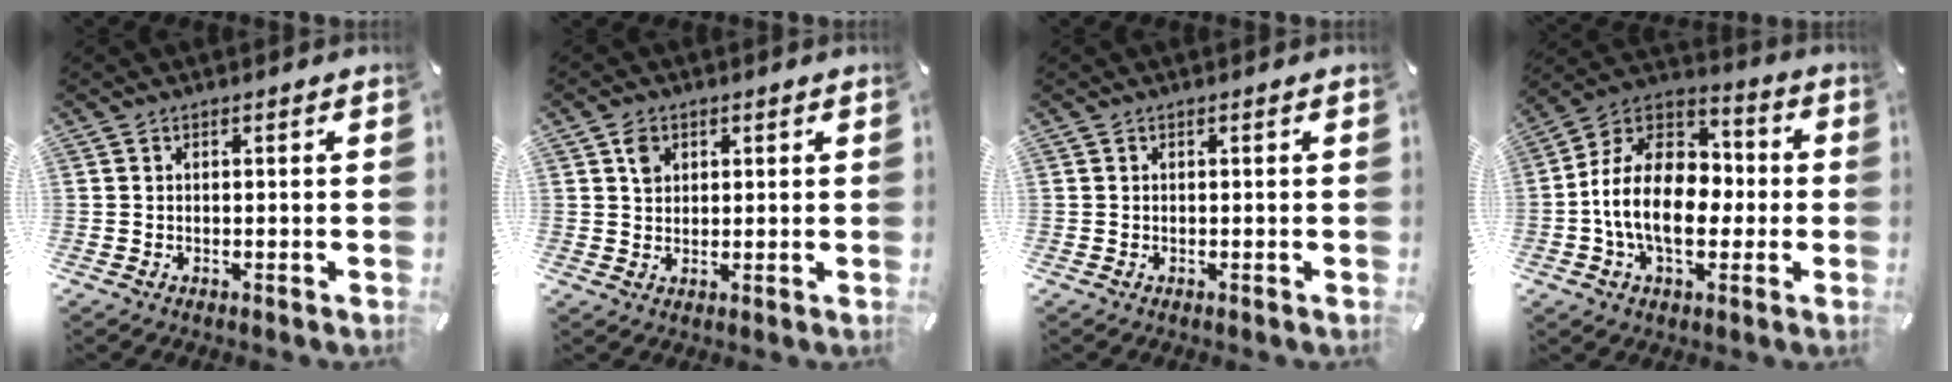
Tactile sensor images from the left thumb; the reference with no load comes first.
{"total": 3.4, "force": [1.4, 2.8, 1.2], "torque": [-0.012, -0.001, 0.023]}
{"total": 0.0}
{"total": 16.4, "force": [-3.6, 11.4, 11.2], "torque": [-0.229, 0.018, -0.070]}